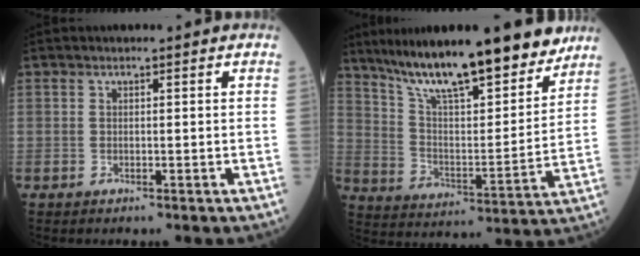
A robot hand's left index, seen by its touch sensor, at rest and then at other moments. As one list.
[{"total": 20.8, "force": [16.8, 3.5, 11.7], "torque": [-0.191, -0.009, 0.270]}]